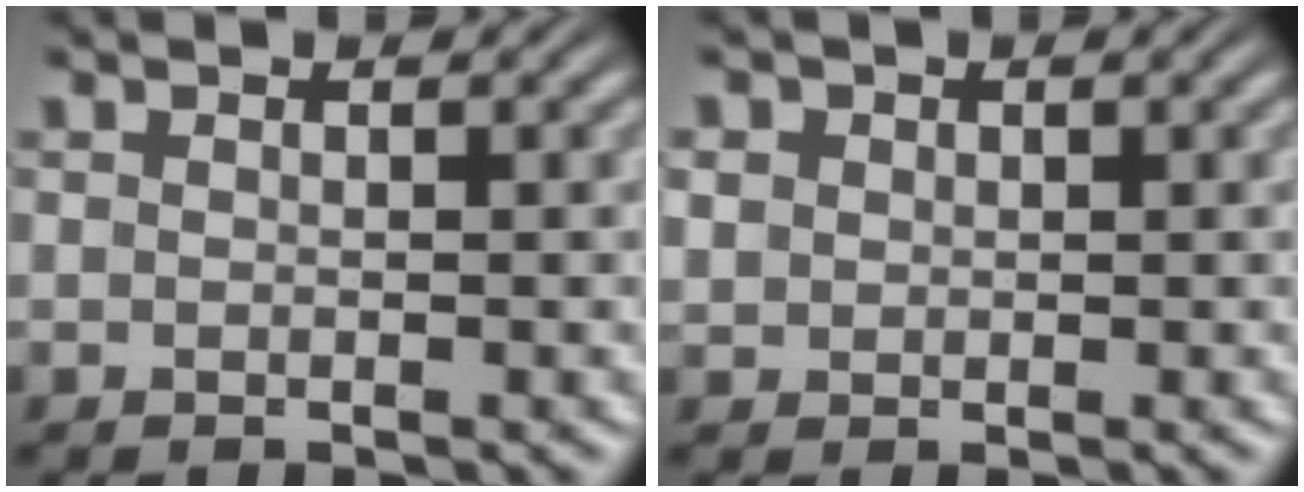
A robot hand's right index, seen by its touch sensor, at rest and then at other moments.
{"total": 2.5, "force": [0.5, 2.3, 1.0], "torque": [-0.036, -0.003, 0.012]}